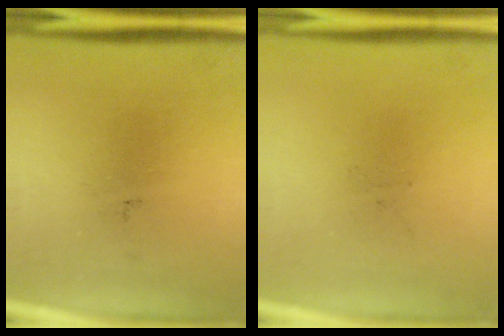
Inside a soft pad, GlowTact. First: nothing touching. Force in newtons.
{"total": 0.0}